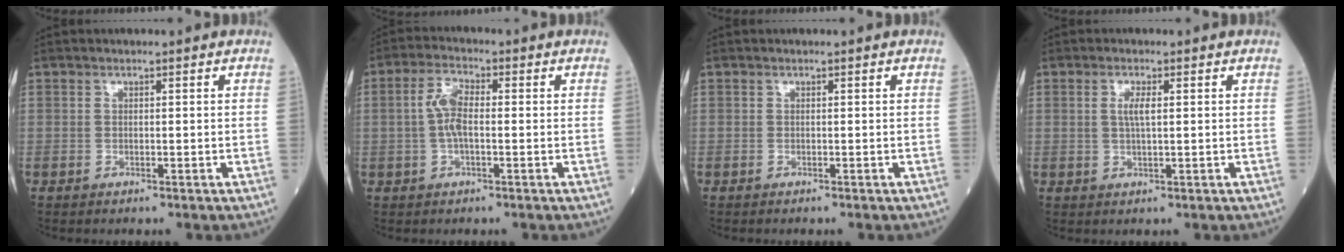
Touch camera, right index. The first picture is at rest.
{"total": 3.5, "force": [-0.2, 1.6, 3.1], "torque": [-0.064, 0.008, -0.007]}
{"total": 0.0}
{"total": 2.5, "force": [0.6, 0.3, 2.4], "torque": [-0.051, 0.000, 0.012]}